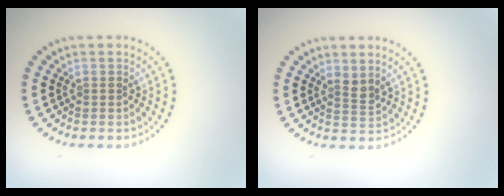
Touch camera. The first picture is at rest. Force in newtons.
{"total": 1.3, "press": 1.0, "slide": 0.9}